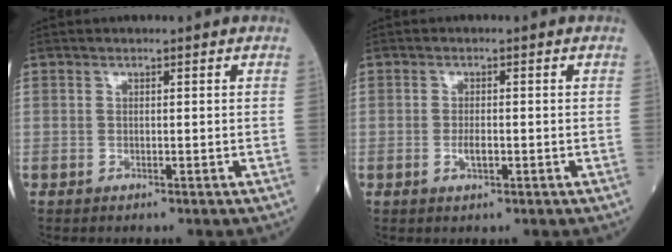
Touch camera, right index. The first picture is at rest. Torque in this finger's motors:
{"motor_torque": [0.30, -0.21, 0.18, 0.05]}